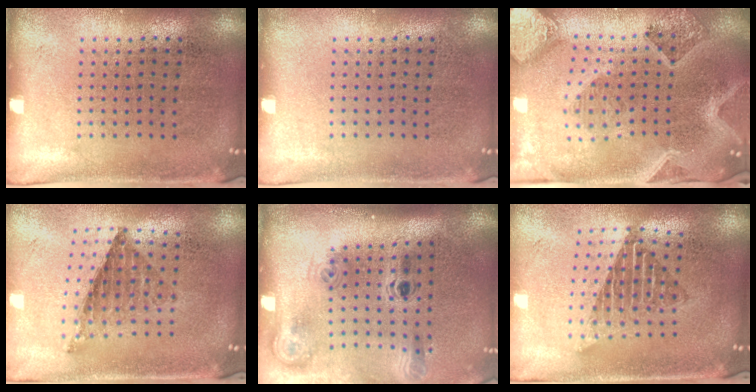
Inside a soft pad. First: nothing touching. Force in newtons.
{"total": 0.0}
{"total": 3.0, "press": 2.6, "slide": 1.5}
{"total": 0.7, "press": 0.7, "slide": 0.0}
{"total": 2.2, "press": 1.4, "slide": 1.7}
{"total": 1.7, "press": 1.3, "slide": 1.0}